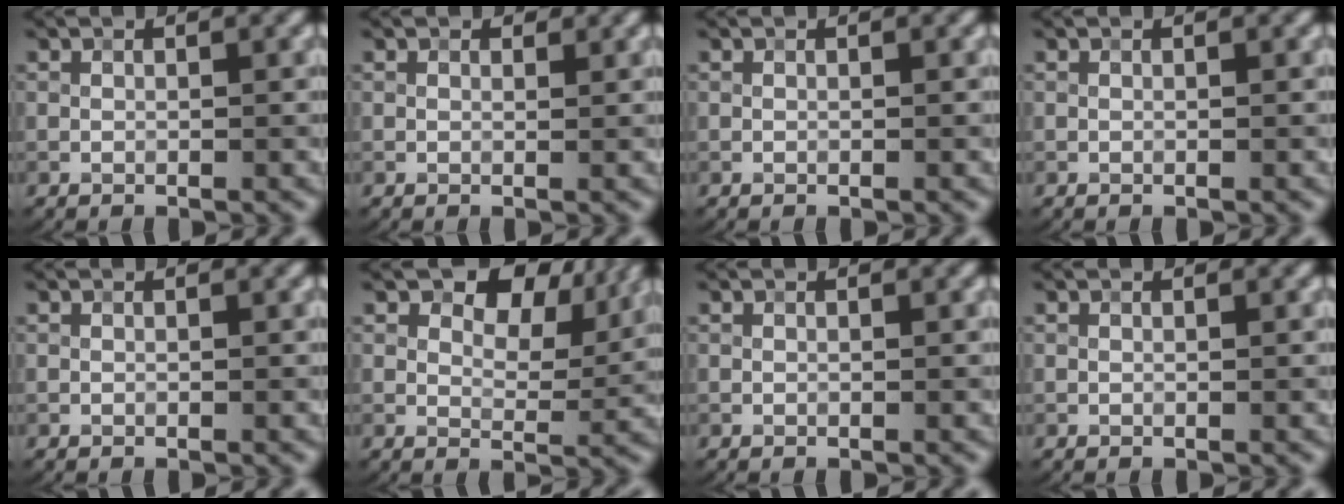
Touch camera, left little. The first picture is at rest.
{"total": 0.5, "force": [0.4, 0.3, 0.2], "torque": [0.001, -0.001, 0.005]}
{"total": 0.0}
{"total": 0.0}
{"total": 0.0}
{"total": 6.0, "force": [3.3, 3.3, 3.8], "torque": [-0.054, -0.003, 0.044]}
{"total": 0.0}
{"total": 0.0}